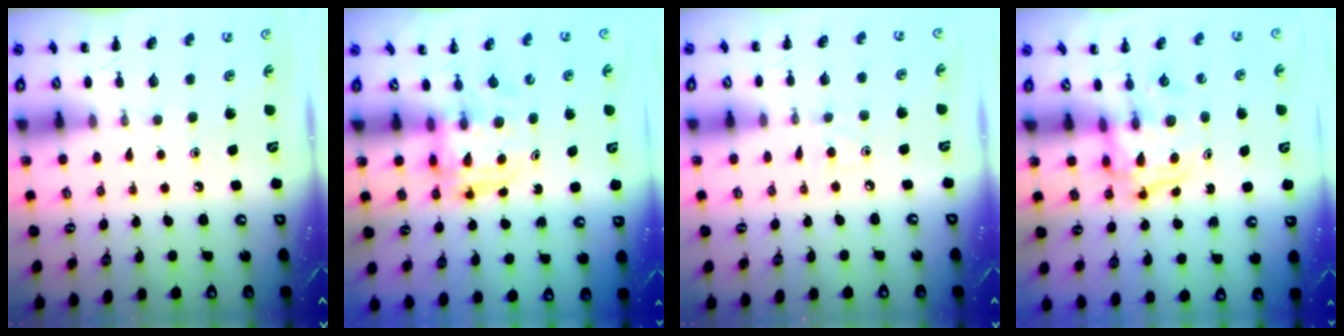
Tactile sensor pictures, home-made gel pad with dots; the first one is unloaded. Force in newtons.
{"total": 3.6, "press": 3.6, "slide": 0.2}
{"total": 2.5, "press": 2.3, "slide": 0.8}
{"total": 3.3, "press": 3.3, "slide": 0.3}